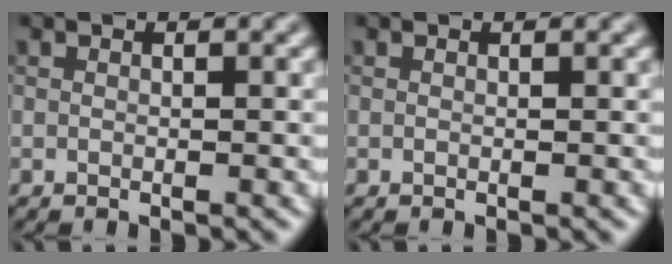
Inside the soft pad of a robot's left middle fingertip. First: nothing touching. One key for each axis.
{"total": 0.0}